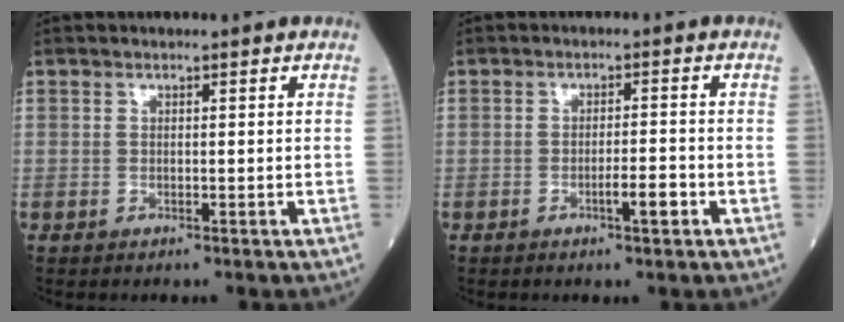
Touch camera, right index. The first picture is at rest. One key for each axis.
{"total": 2.9, "fx": -1.3, "fy": 0.2, "fz": 2.6, "tx": -0.037, "ty": 0.001, "tz": -0.021}